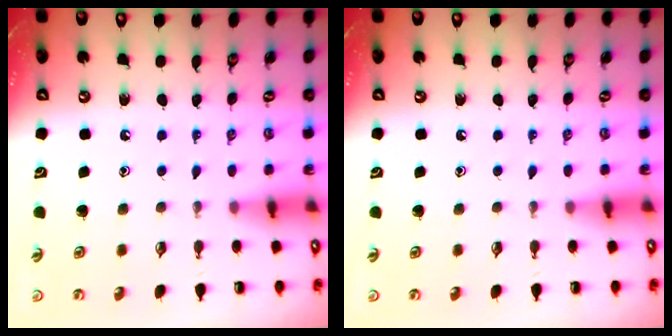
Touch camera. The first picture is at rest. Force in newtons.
{"total": 0.0}